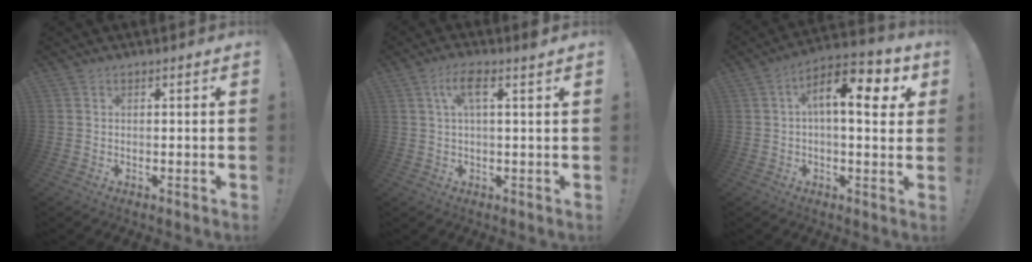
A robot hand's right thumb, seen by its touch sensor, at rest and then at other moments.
{"total": 6.1, "force": [2.2, 1.0, 5.6], "torque": [-0.097, -0.001, 0.033]}
{"total": 13.5, "force": [3.7, 5.2, 11.9], "torque": [-0.176, -0.010, 0.053]}